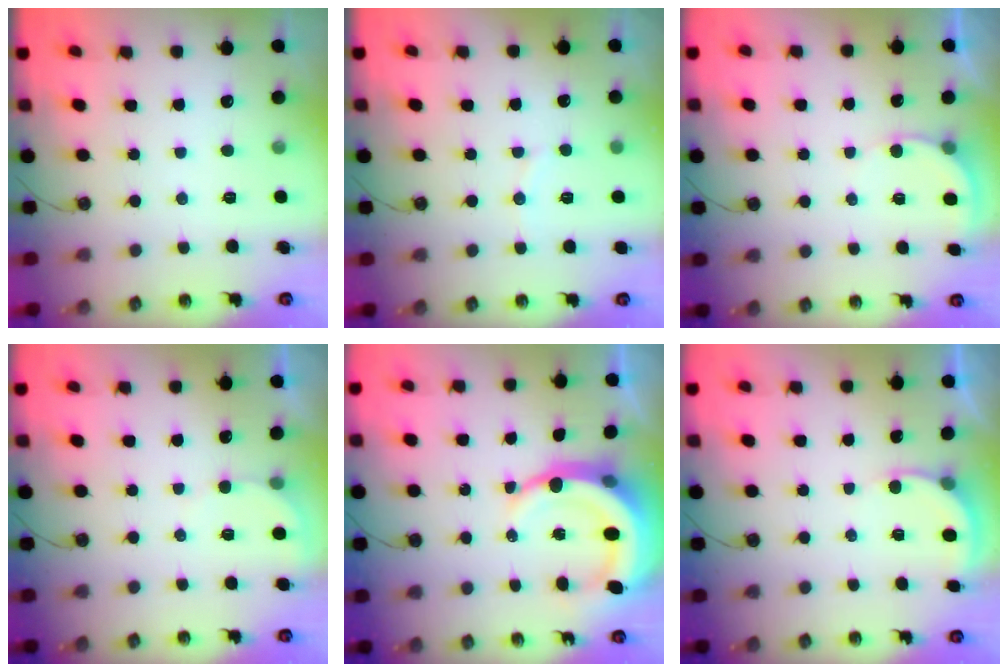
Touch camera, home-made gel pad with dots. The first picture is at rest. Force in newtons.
{"total": 3.8, "press": 3.6, "slide": 1.1}
{"total": 4.3, "press": 4.3, "slide": 0.3}
{"total": 2.2, "press": 2.2, "slide": 0.2}
{"total": 12.4, "press": 12.2, "slide": 2.5}
{"total": 4.0, "press": 4.0, "slide": 0.3}